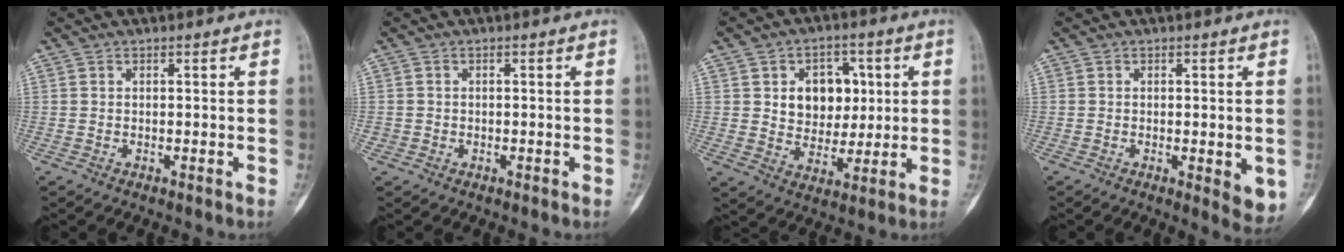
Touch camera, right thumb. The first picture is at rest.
{"total": 0.9, "force": [-0.3, 0.8, 0.1], "torque": [0.005, 0.005, -0.006]}
{"total": 10.9, "force": [2.4, 8.3, 6.6], "torque": [-0.046, -0.007, 0.043]}
{"total": 5.0, "force": [-1.0, 1.7, 4.6], "torque": [-0.053, -0.013, -0.010]}